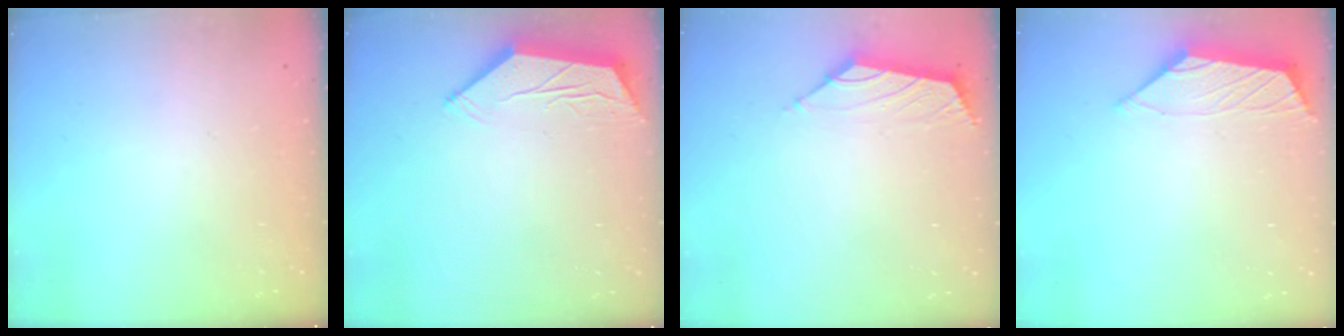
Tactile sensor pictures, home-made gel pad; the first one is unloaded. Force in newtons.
{"total": 4.2, "press": 4.1, "slide": 0.3}
{"total": 1.6, "press": 1.4, "slide": 0.7}
{"total": 1.4, "press": 1.4, "slide": 0.2}